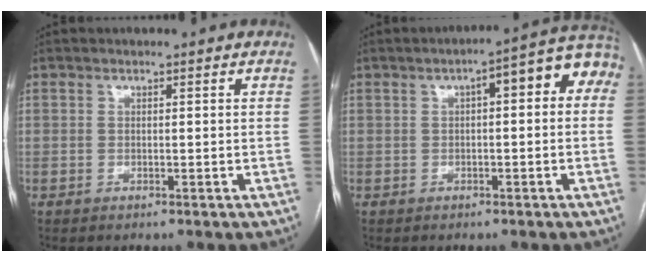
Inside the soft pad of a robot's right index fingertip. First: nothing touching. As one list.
[{"total": 9.7, "force": [2.2, 2.8, 9.0], "torque": [-0.114, 0.044, 0.021]}]